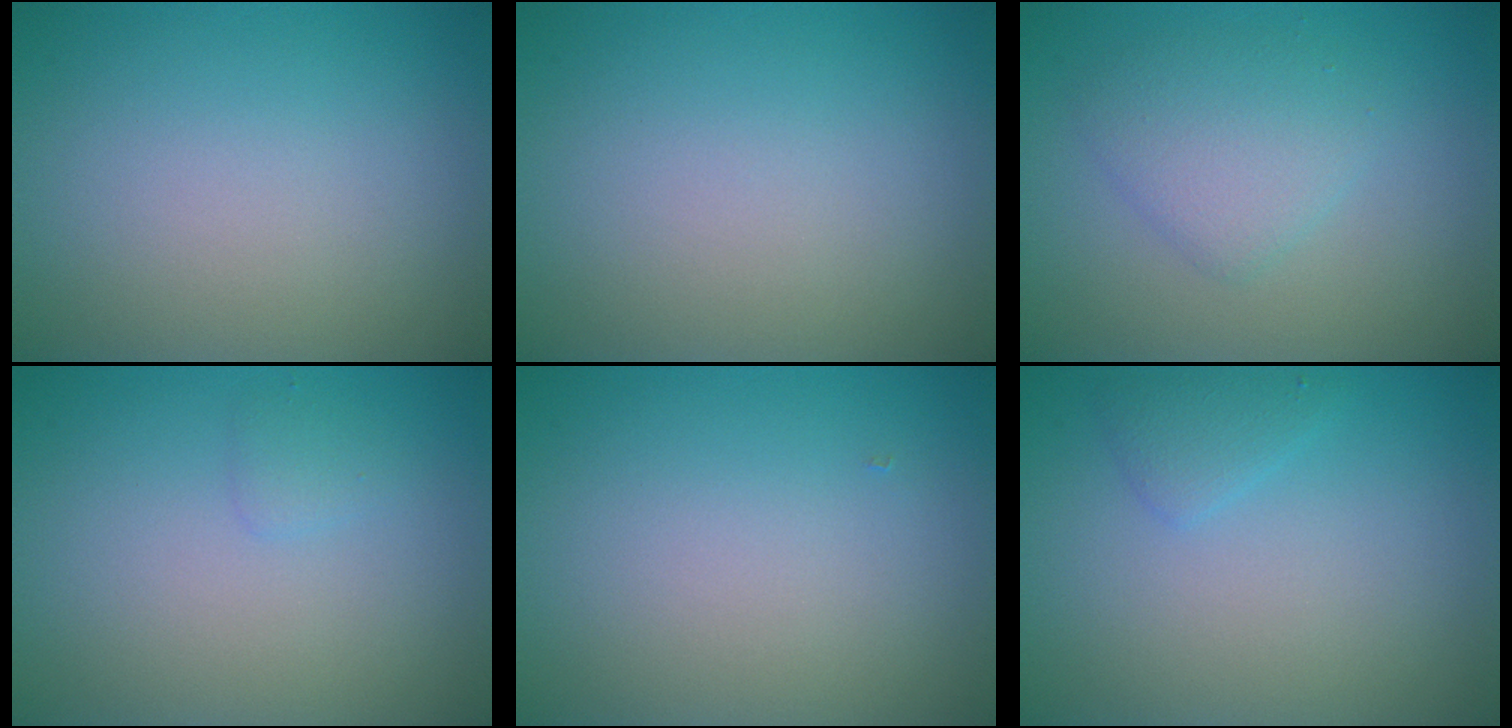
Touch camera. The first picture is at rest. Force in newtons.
{"total": 0.0}
{"total": 2.9, "press": 2.9, "slide": 0.0}
{"total": 0.8, "press": 0.7, "slide": 0.1}
{"total": 0.0}
{"total": 1.4, "press": 1.4, "slide": 0.0}